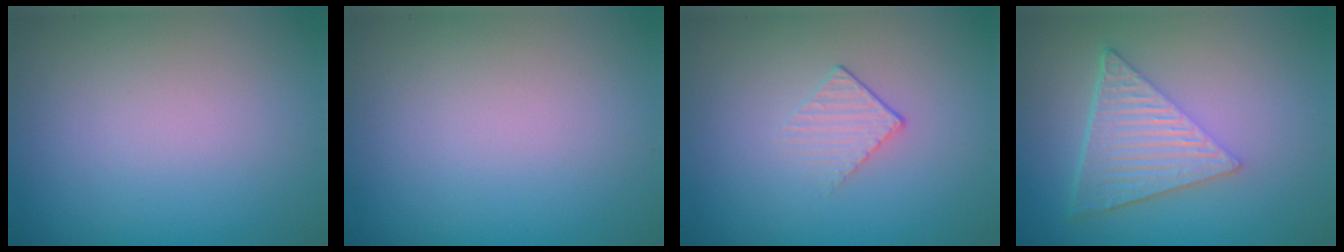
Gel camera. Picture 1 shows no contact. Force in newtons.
{"total": 0.0}
{"total": 1.3, "press": 0.7, "slide": 1.1}
{"total": 6.4, "press": 4.4, "slide": 4.6}